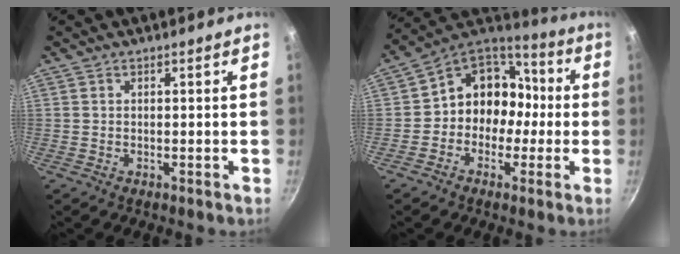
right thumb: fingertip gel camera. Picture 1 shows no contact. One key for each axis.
{"total": 13.1, "fx": -1.6, "fy": 11.2, "fz": 6.5, "tx": -0.045, "ty": 0.056, "tz": -0.041}